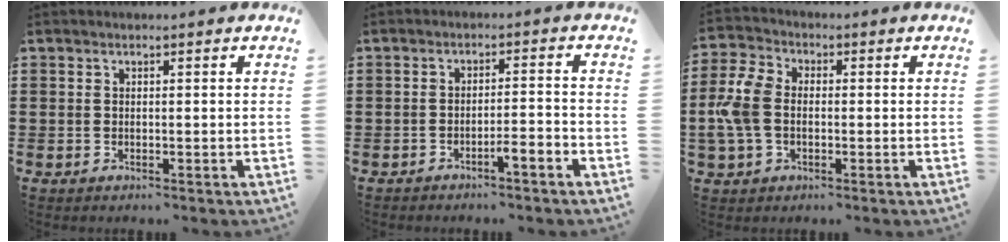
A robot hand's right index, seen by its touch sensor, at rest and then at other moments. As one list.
[{"total": 2.7, "force": [-2.3, -0.3, 1.4], "torque": [-0.025, 0.001, -0.046]}, {"total": 7.2, "force": [-0.9, 4.8, 5.3], "torque": [-0.149, 0.000, -0.027]}]